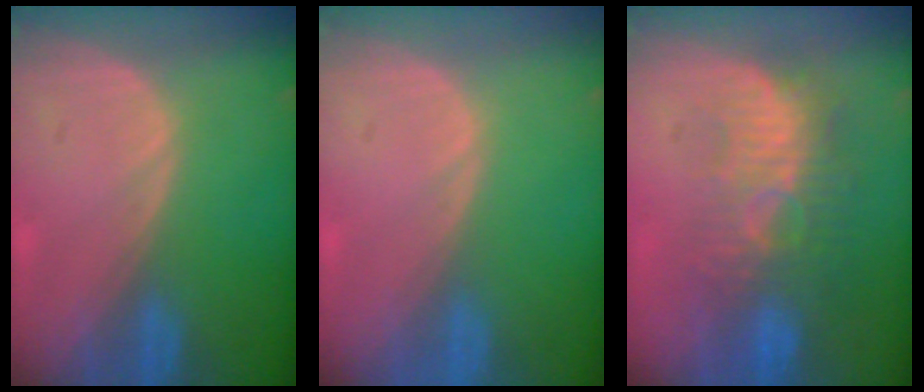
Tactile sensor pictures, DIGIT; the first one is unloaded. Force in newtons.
{"total": 0.0}
{"total": 9.4, "press": 8.7, "slide": 3.7}